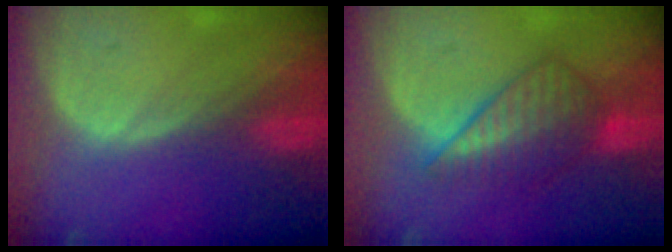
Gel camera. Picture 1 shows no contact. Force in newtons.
{"total": 6.4, "press": 6.3, "slide": 0.7}